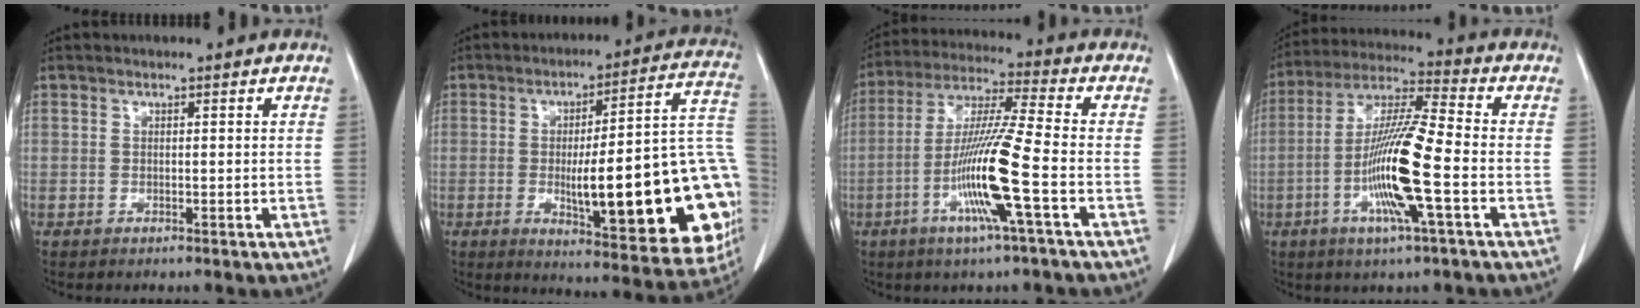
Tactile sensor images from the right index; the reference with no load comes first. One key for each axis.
{"total": 26.7, "fx": -4.8, "fy": 5.0, "fz": 25.8, "tx": -0.256, "ty": 0.017, "tz": -0.053}
{"total": 13.4, "fx": -4.3, "fy": -0.9, "fz": 12.6, "tx": -0.251, "ty": -0.011, "tz": -0.088}
{"total": 14.1, "fx": -3.8, "fy": 0.4, "fz": 13.6, "tx": -0.271, "ty": -0.007, "tz": -0.077}